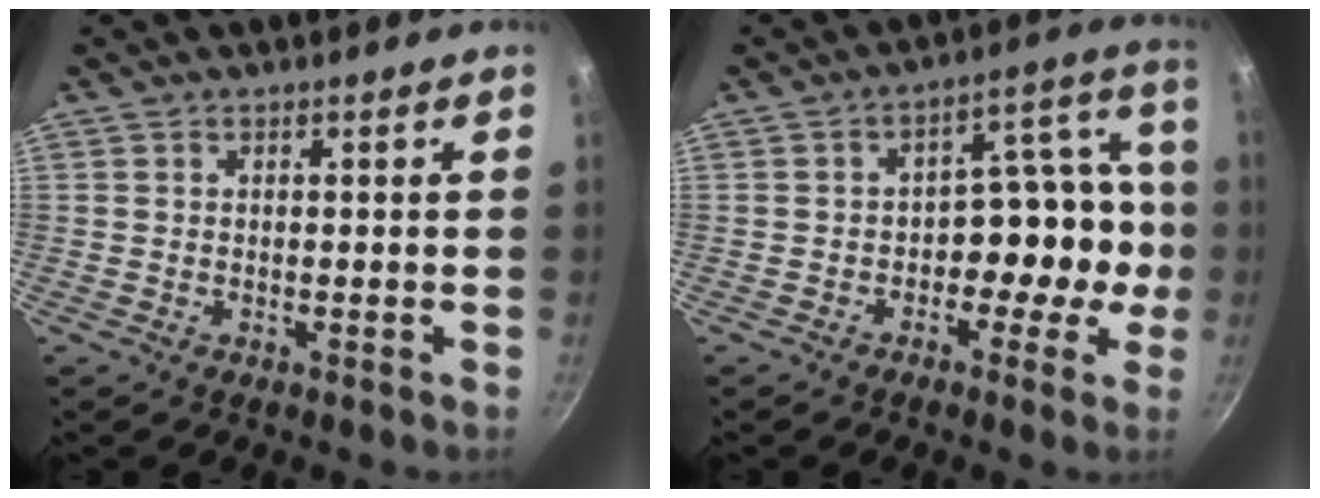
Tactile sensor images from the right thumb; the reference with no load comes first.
{"total": 11.2, "force": [-2.7, 7.3, 8.0], "torque": [-0.043, 0.072, -0.041]}